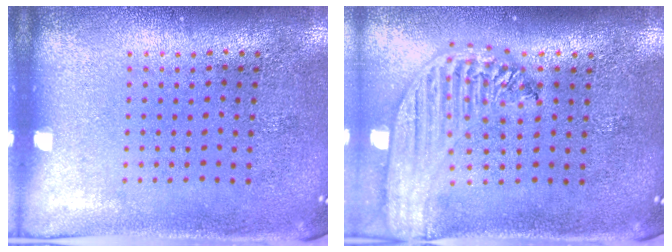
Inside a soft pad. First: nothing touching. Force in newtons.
{"total": 2.8, "press": 2.3, "slide": 1.6}